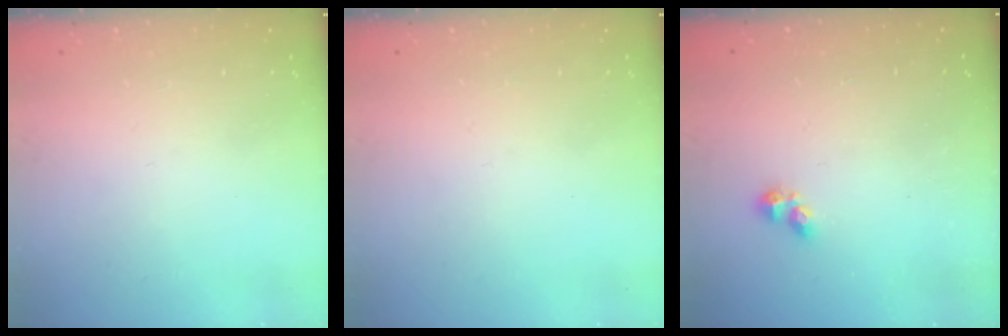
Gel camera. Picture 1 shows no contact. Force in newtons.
{"total": 0.0}
{"total": 1.8, "press": 1.7, "slide": 0.5}